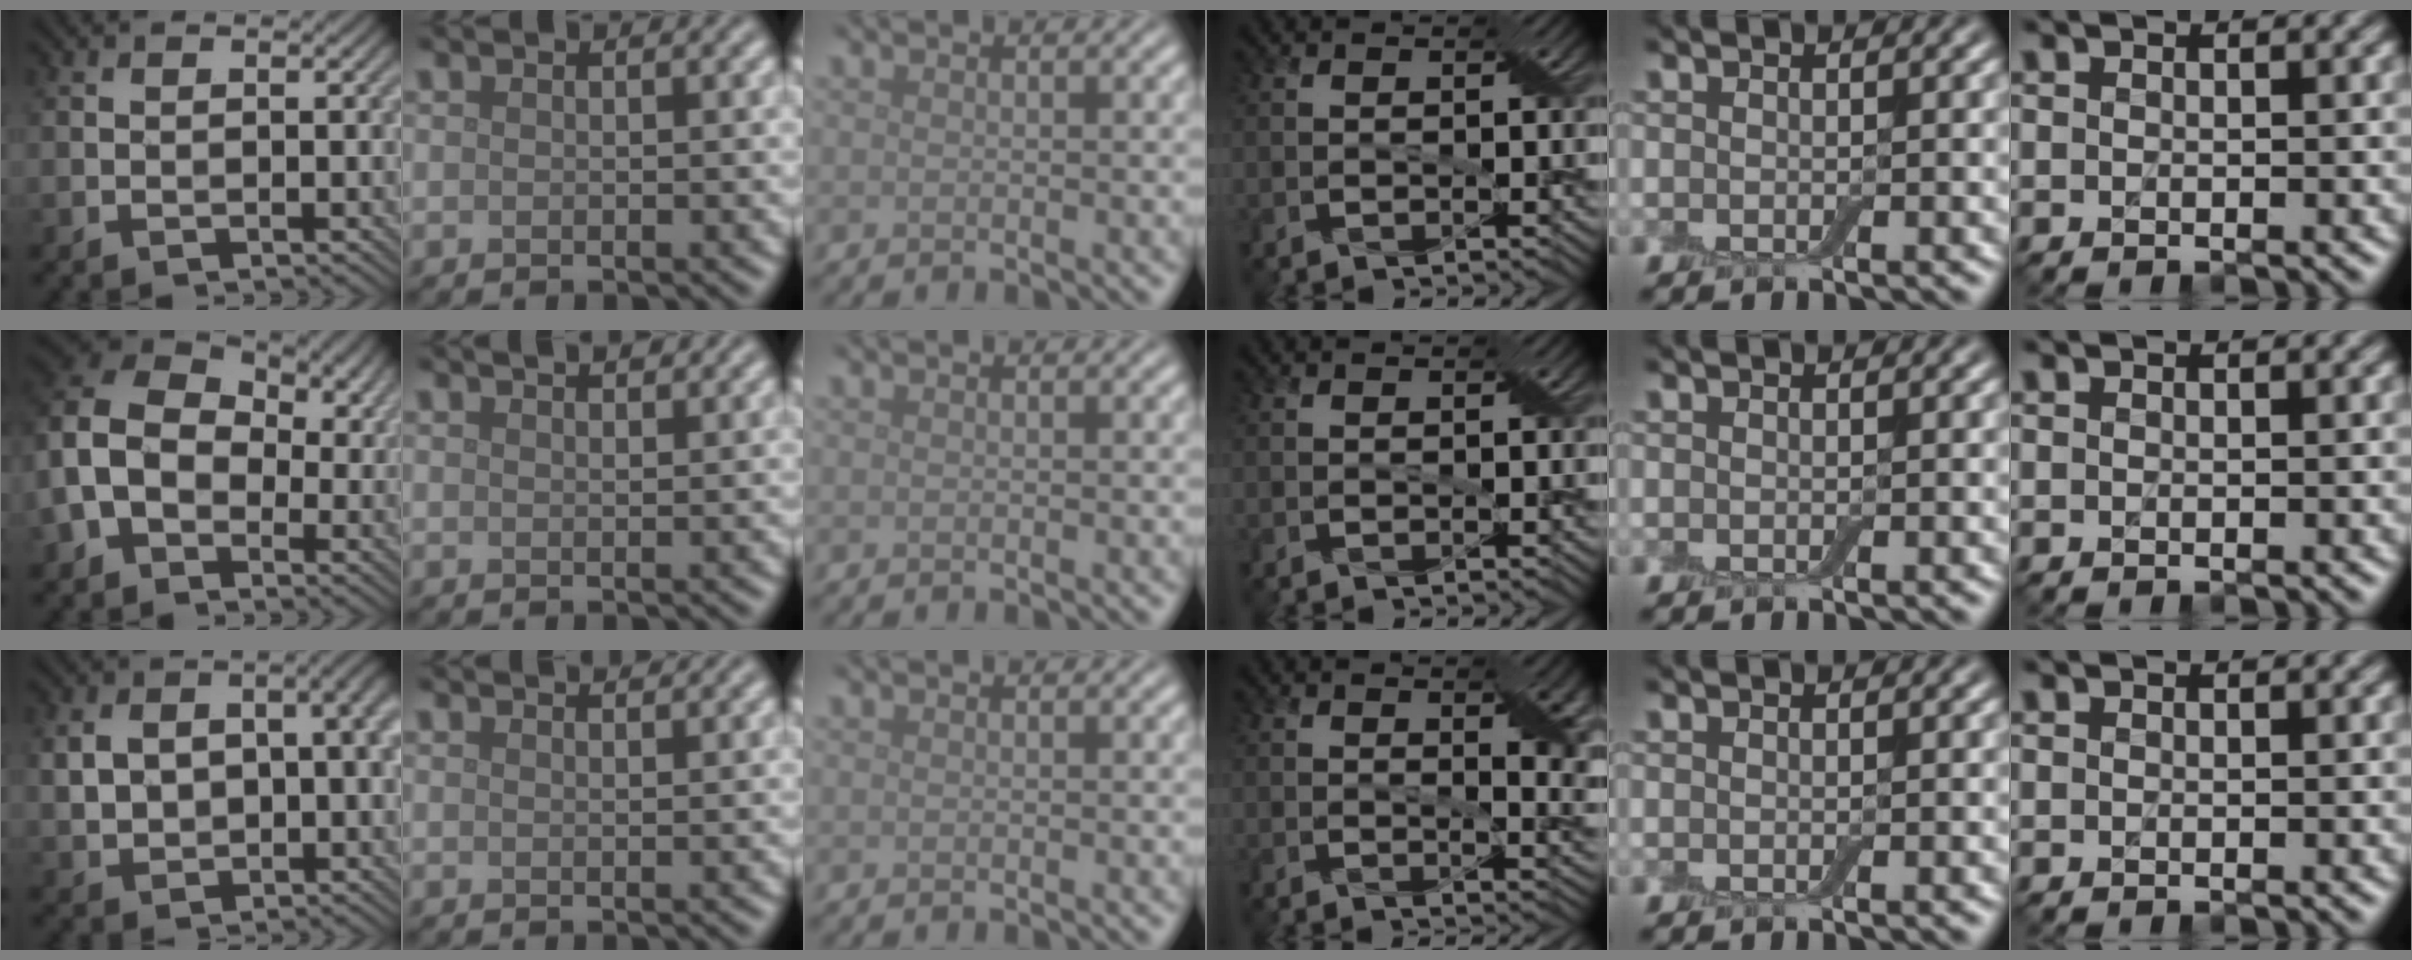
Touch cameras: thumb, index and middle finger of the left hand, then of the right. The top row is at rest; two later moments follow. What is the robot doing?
{"motion": "insert", "object": "backpack"}